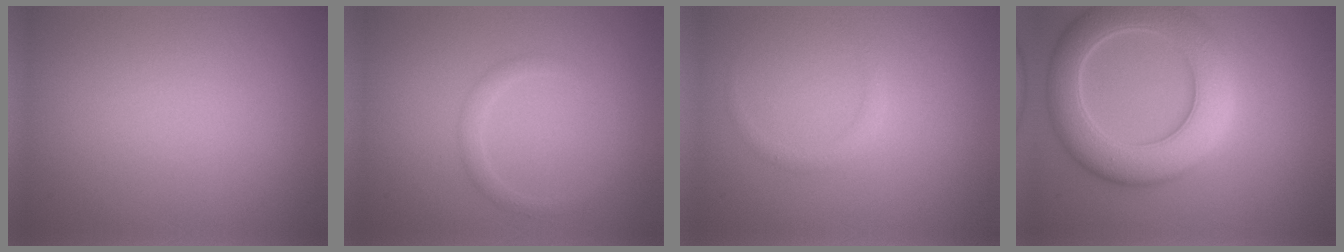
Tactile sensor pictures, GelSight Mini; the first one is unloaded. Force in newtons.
{"total": 1.2, "press": 1.2, "slide": 0.1}
{"total": 1.0, "press": 1.0, "slide": 0.0}
{"total": 7.9, "press": 7.9, "slide": 0.6}